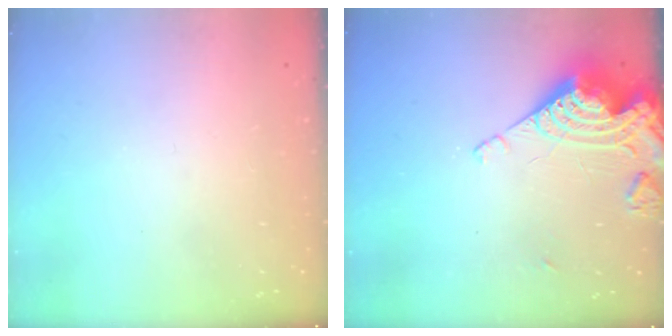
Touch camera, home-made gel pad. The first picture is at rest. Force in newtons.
{"total": 14.1, "press": 14.0, "slide": 1.5}